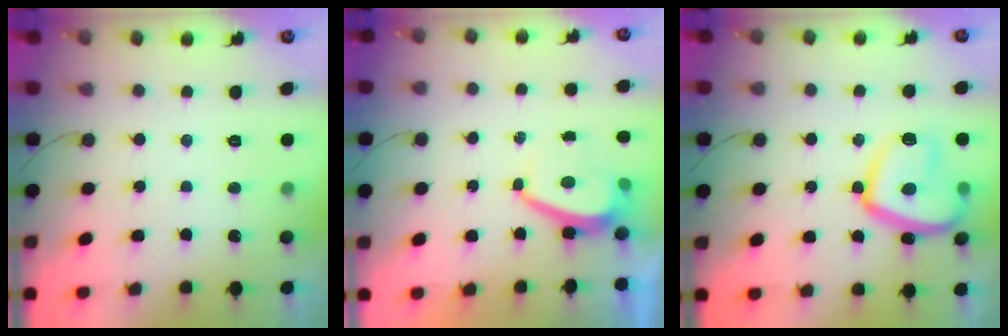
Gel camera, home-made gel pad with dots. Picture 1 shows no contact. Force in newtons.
{"total": 2.8, "press": 2.7, "slide": 0.5}
{"total": 15.7, "press": 15.5, "slide": 1.8}